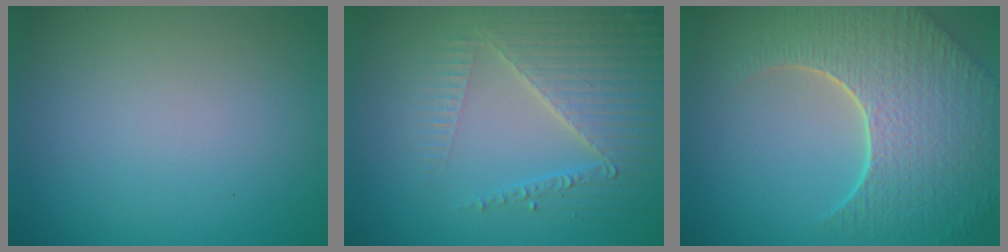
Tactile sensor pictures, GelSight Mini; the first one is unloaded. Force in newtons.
{"total": 4.7, "press": 4.2, "slide": 2.1}
{"total": 8.7, "press": 6.2, "slide": 6.1}